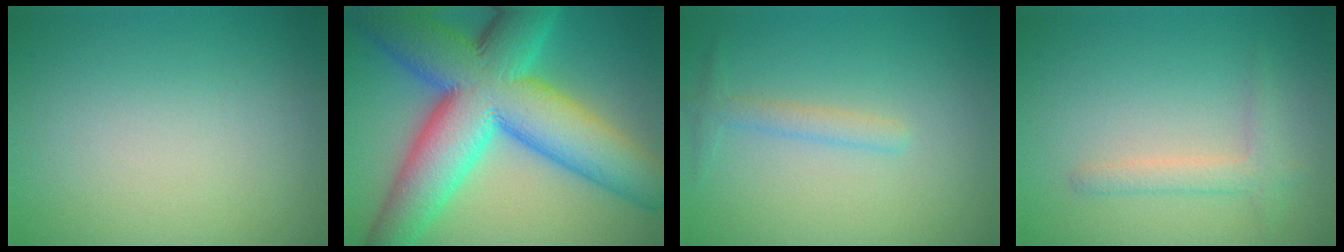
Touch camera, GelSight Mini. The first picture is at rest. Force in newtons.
{"total": 15.8, "press": 15.8, "slide": 0.1}
{"total": 1.6, "press": 1.6, "slide": 0.1}
{"total": 1.8, "press": 1.8, "slide": 0.2}